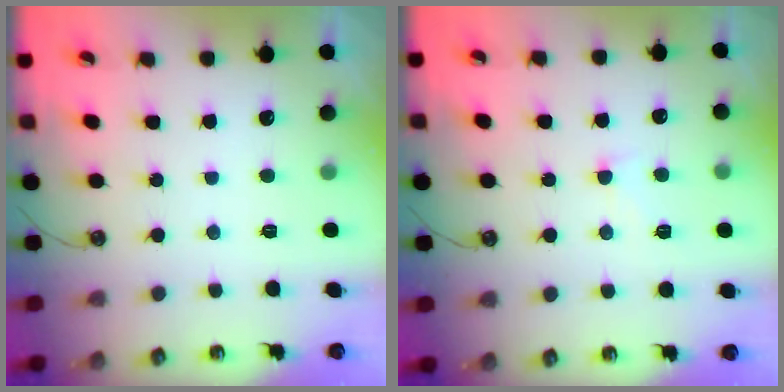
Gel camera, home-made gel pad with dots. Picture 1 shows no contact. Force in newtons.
{"total": 0.9, "press": 0.3, "slide": 0.8}